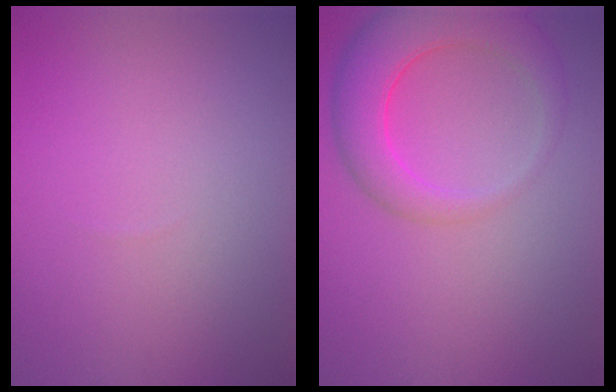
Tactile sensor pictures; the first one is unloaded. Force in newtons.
{"total": 6.1, "press": 6.0, "slide": 0.3}